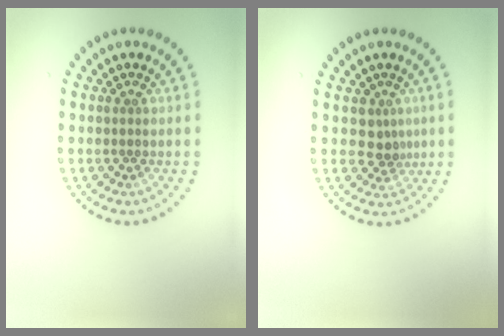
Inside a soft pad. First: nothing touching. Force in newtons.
{"total": 2.2, "press": 1.7, "slide": 1.4}